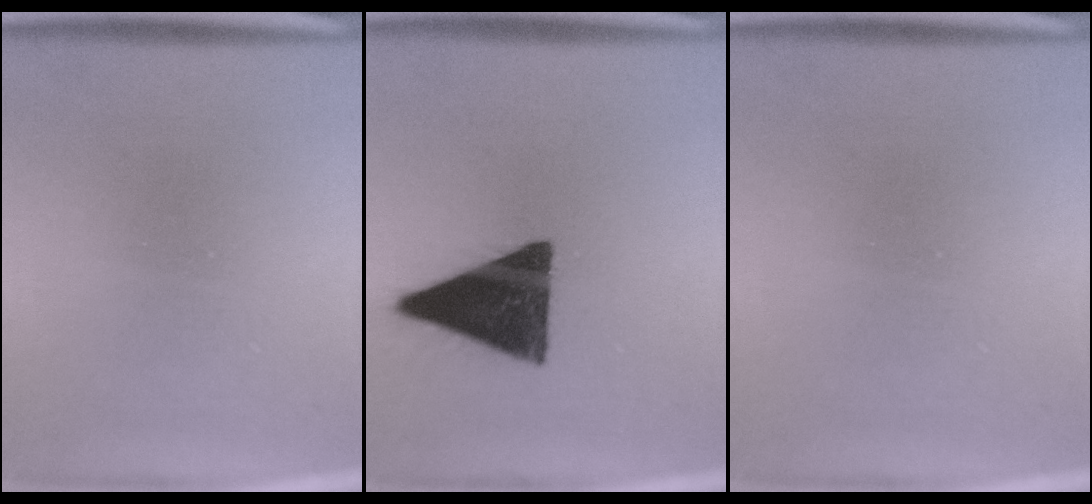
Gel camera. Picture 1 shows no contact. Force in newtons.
{"total": 15.4}
{"total": 0.0}